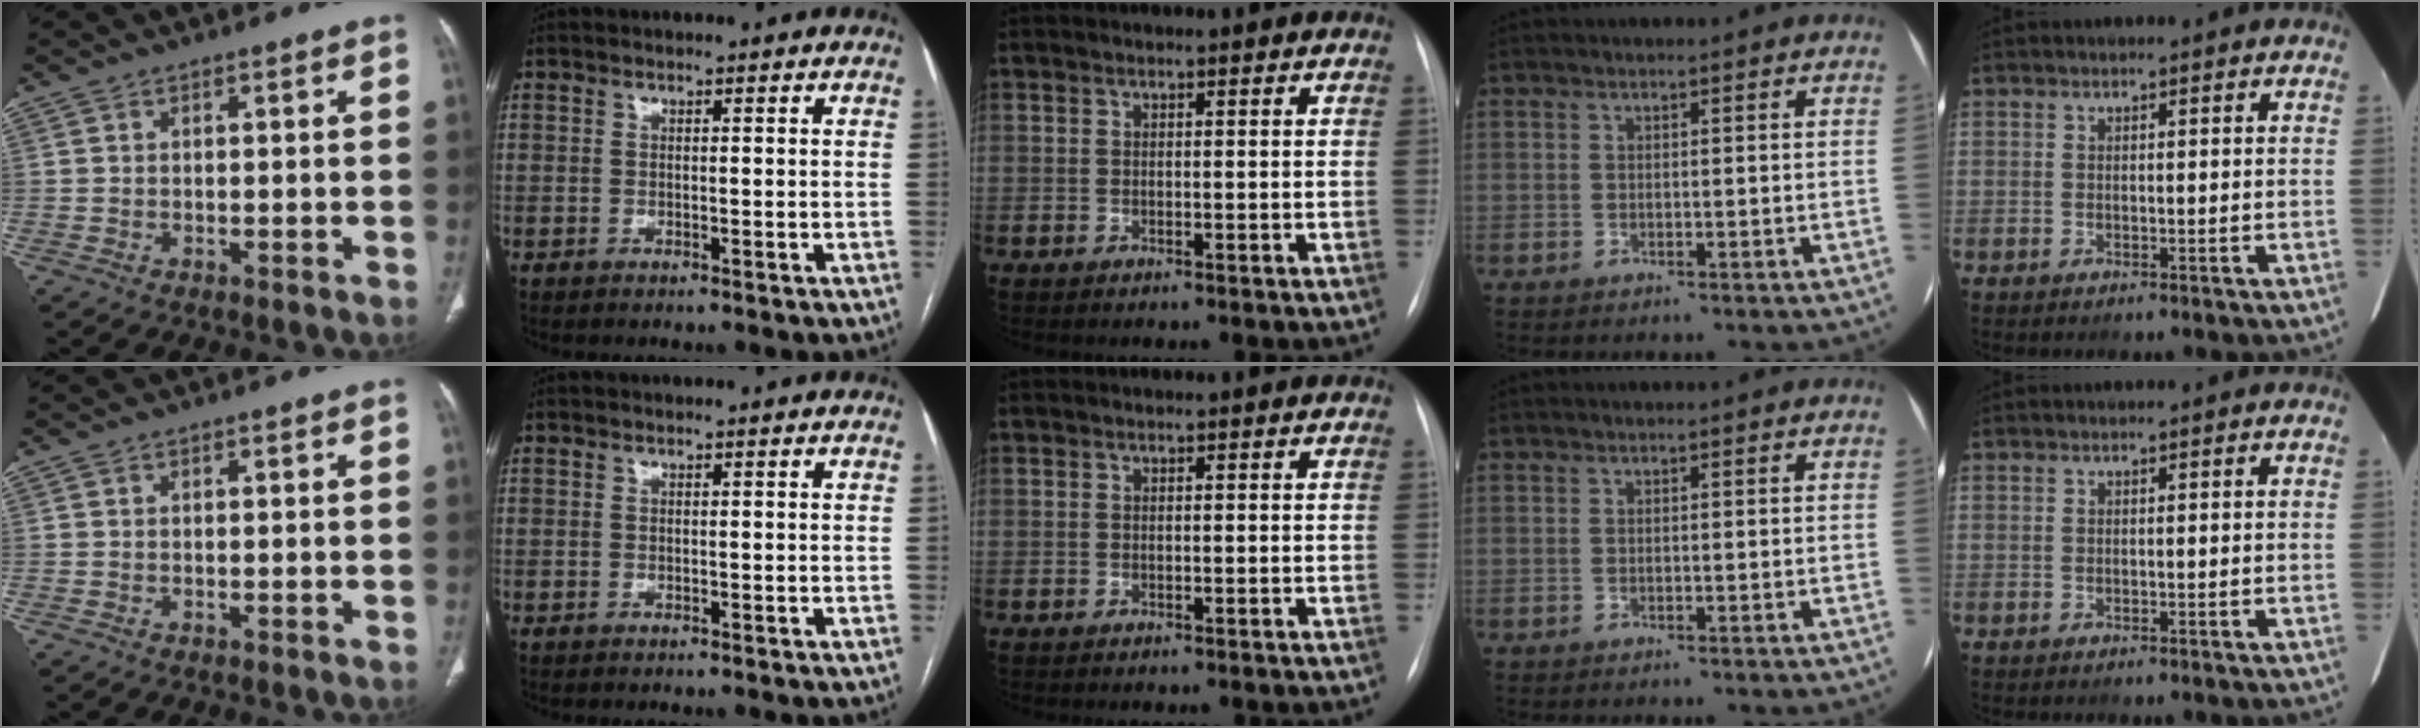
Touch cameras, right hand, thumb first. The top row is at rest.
{}